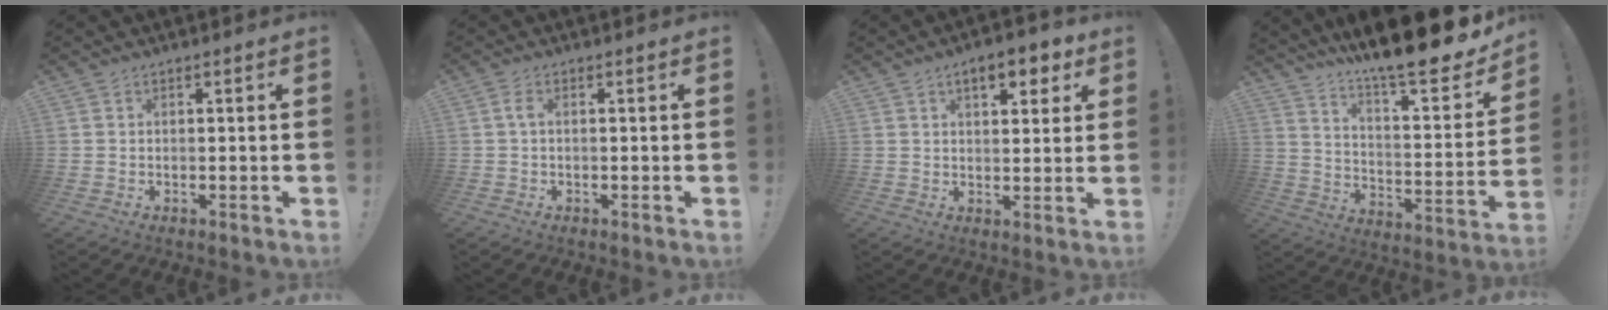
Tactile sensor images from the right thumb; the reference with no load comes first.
{"total": 1.9, "force": [0.4, -0.2, 1.8], "torque": [-0.034, 0.003, 0.007]}
{"total": 7.9, "force": [4.4, 3.4, 5.6], "torque": [-0.068, -0.015, 0.072]}
{"total": 17.1, "force": [14.0, 2.2, 9.6], "torque": [-0.148, -0.119, 0.227]}